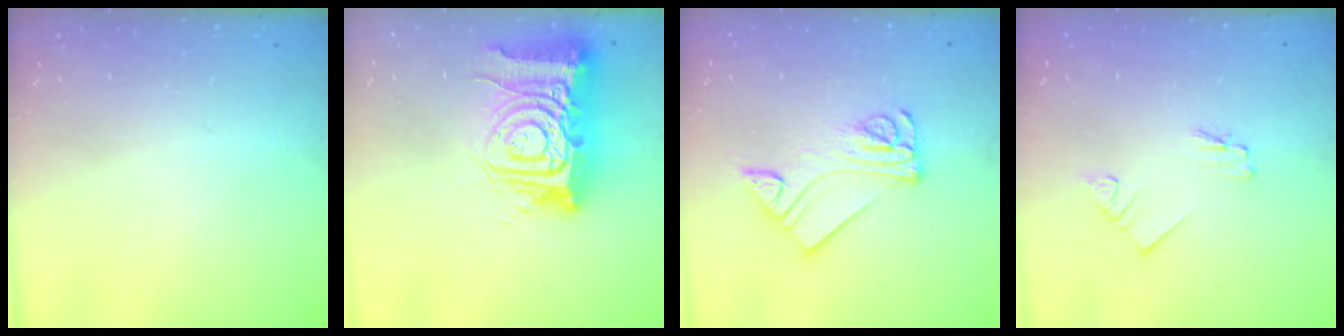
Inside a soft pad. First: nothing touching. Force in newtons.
{"total": 17.8, "press": 17.7, "slide": 1.9}
{"total": 11.1, "press": 11.1, "slide": 1.1}
{"total": 1.6, "press": 1.5, "slide": 0.2}